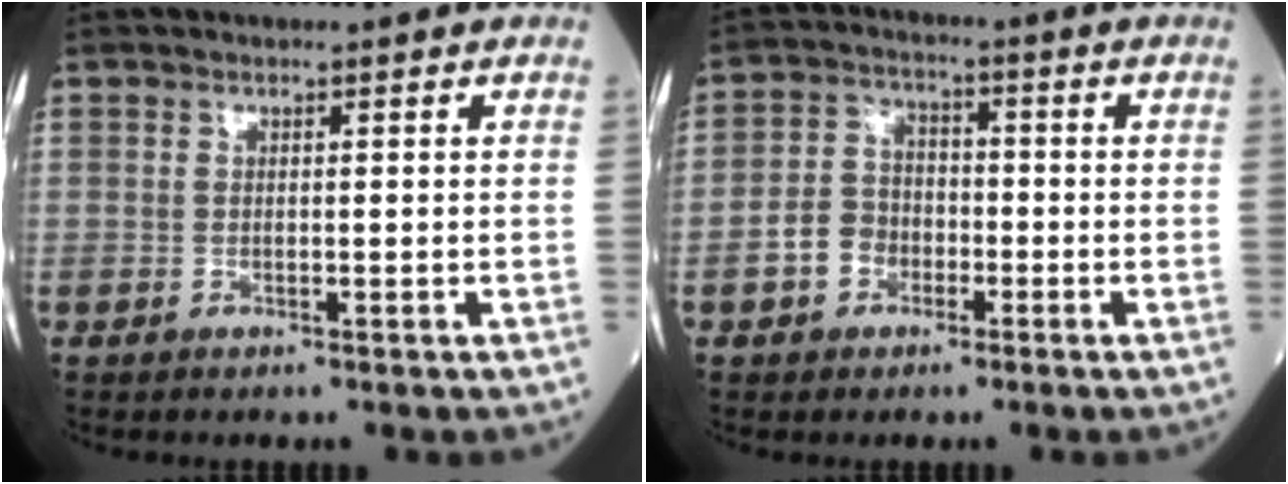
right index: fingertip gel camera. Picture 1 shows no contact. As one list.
[{"total": 5.6, "force": [-2.2, 4.5, 2.5], "torque": [-0.053, 0.019, -0.042]}]